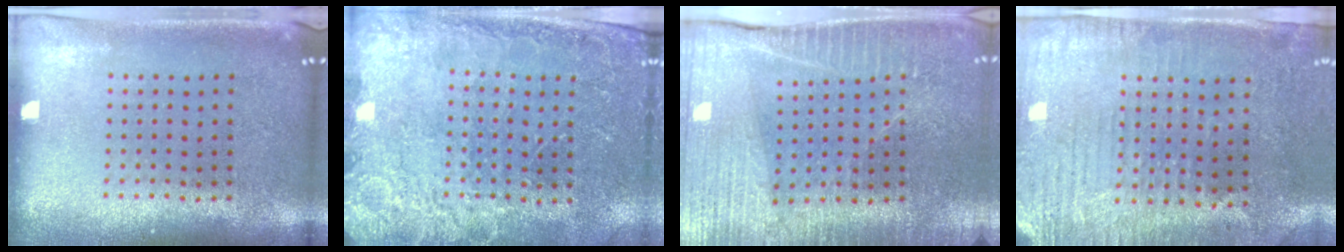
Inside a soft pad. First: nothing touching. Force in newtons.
{"total": 2.5, "press": 2.5, "slide": 0.5}
{"total": 3.5, "press": 3.4, "slide": 0.6}
{"total": 3.0, "press": 2.5, "slide": 1.7}